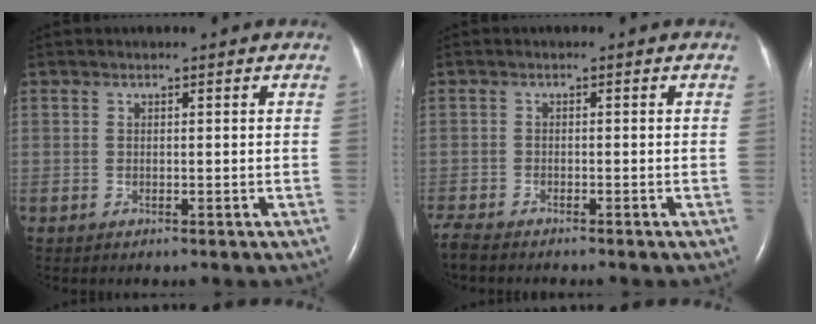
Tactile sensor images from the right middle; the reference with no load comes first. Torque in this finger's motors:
{"motor_torque": [-0.02, 0.01, 0.01, 0.03]}